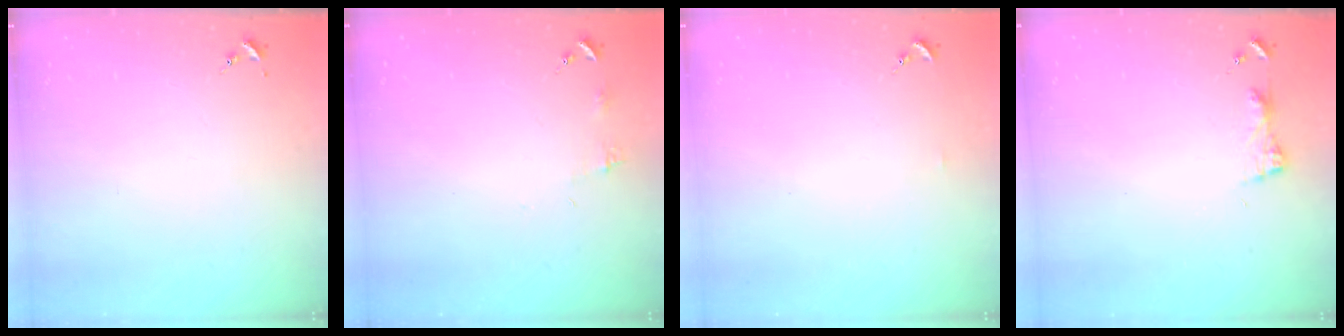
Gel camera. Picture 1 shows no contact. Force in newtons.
{"total": 4.5, "press": 4.5, "slide": 0.5}
{"total": 3.2, "press": 3.2, "slide": 0.4}
{"total": 5.0, "press": 4.9, "slide": 0.6}